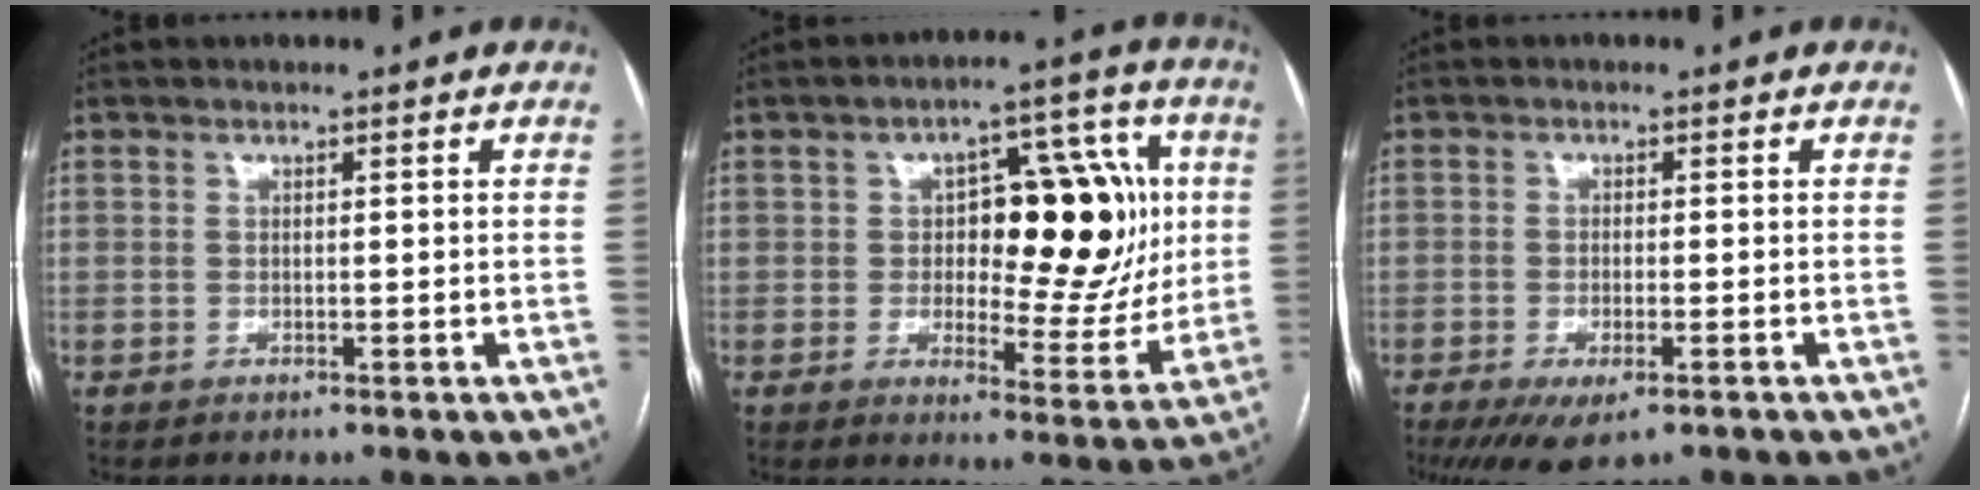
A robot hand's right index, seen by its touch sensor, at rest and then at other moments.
{"total": 17.5, "force": [2.4, 8.0, 15.4], "torque": [-0.198, 0.028, 0.042]}
{"total": 6.6, "force": [-4.1, 2.1, 4.7], "torque": [-0.075, -0.015, -0.064]}